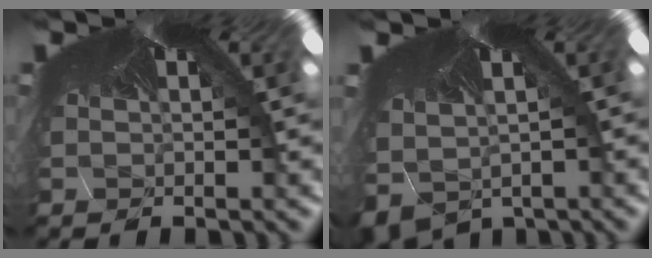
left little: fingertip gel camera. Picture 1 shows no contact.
{"total": 4.9, "force": [-4.9, -0.3, -0.1], "torque": [-0.021, -0.055, -0.054]}